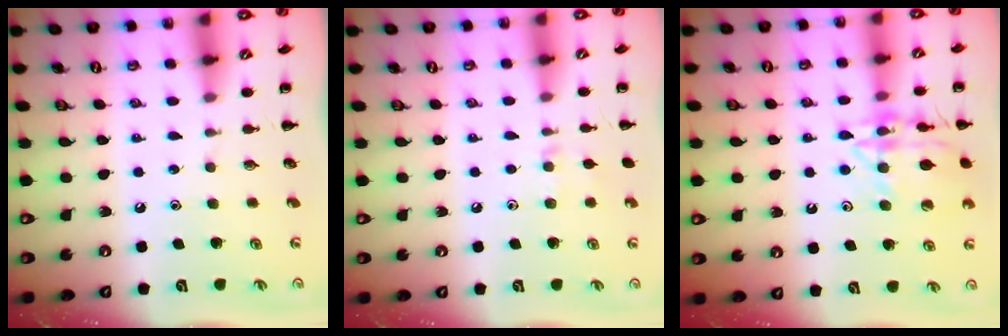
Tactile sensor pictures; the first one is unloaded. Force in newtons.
{"total": 6.0, "press": 5.8, "slide": 1.7}
{"total": 15.0, "press": 14.9, "slide": 0.8}